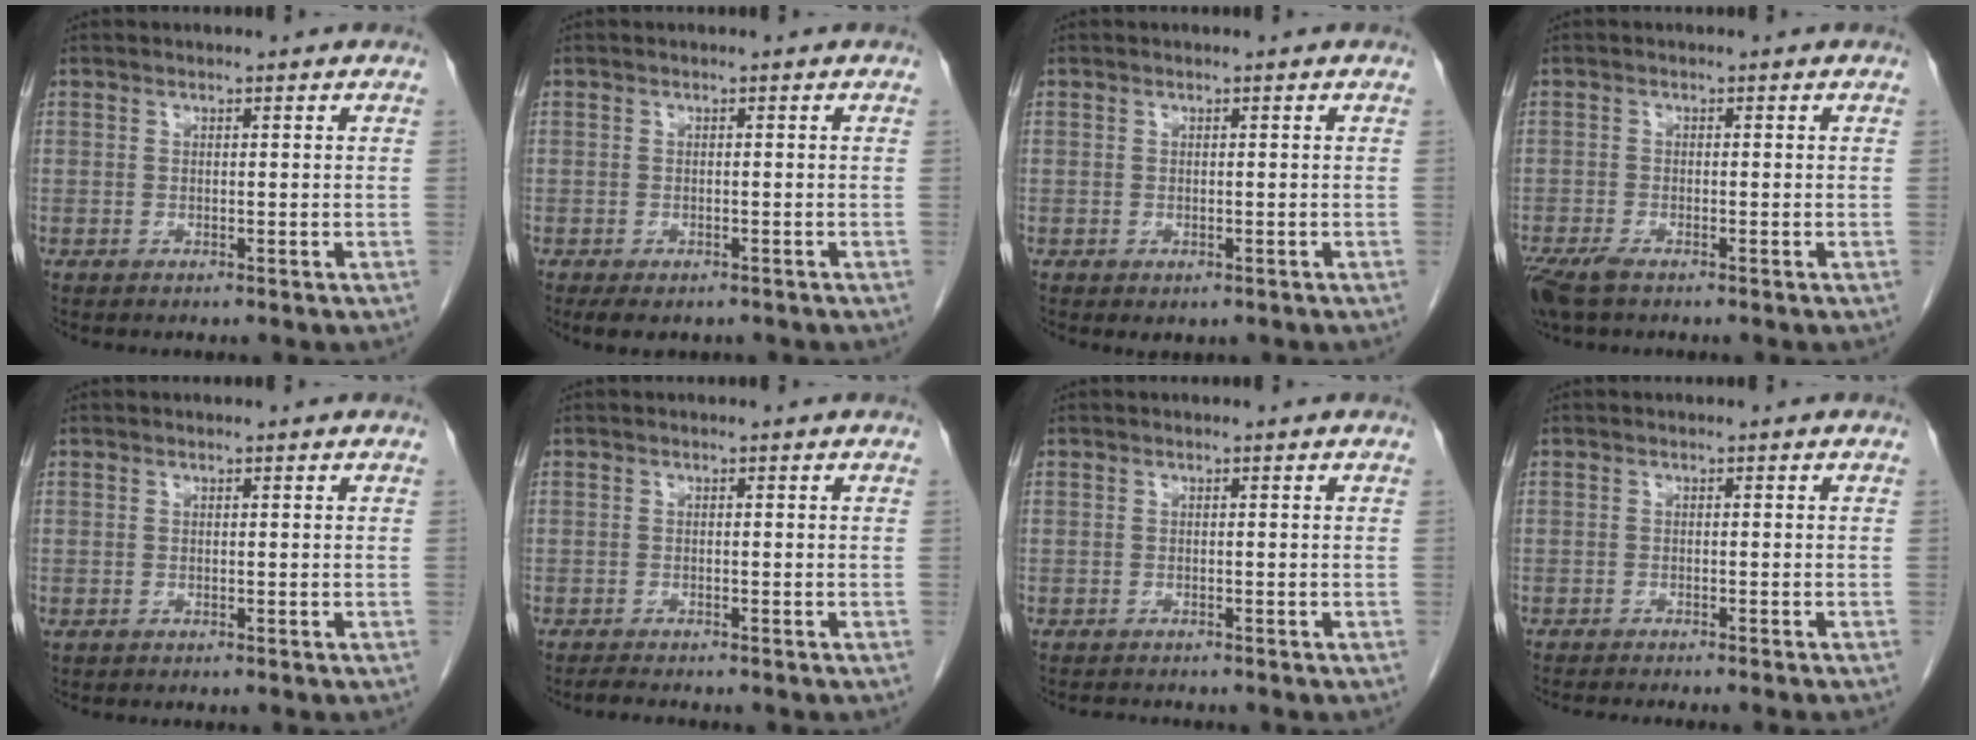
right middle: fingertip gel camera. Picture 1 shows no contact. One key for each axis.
{"total": 3.9, "fx": -3.0, "fy": 1.8, "fz": 1.9, "tx": -0.024, "ty": -0.006, "tz": -0.038}
{"total": 0.9, "fx": -0.4, "fy": 0.6, "fz": 0.5, "tx": -0.010, "ty": -0.002, "tz": 0.002}
{"total": 4.3, "fx": -3.1, "fy": 1.3, "fz": 2.8, "tx": -0.059, "ty": -0.012, "tz": -0.053}
{"total": 0.0}
{"total": 1.9, "fx": -1.7, "fy": 0.1, "fz": 0.8, "tx": -0.022, "ty": -0.009, "tz": -0.026}
{"total": 1.3, "fx": -1.3, "fy": 0.2, "fz": 0.3, "tx": -0.011, "ty": -0.007, "tz": -0.017}
{"total": 7.2, "fx": -6.4, "fy": 0.0, "fz": 3.3, "tx": -0.025, "ty": -0.015, "tz": -0.086}